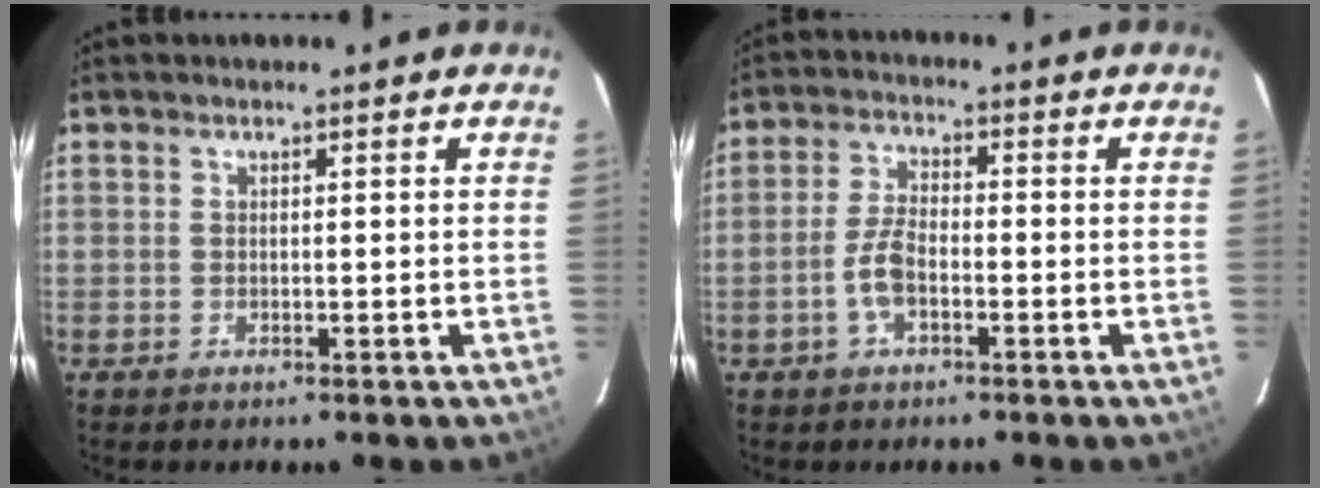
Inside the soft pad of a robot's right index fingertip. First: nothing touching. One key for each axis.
{"total": 5.3, "fx": -2.1, "fy": 2.2, "fz": 4.3, "tx": -0.095, "ty": 0.007, "tz": -0.040}